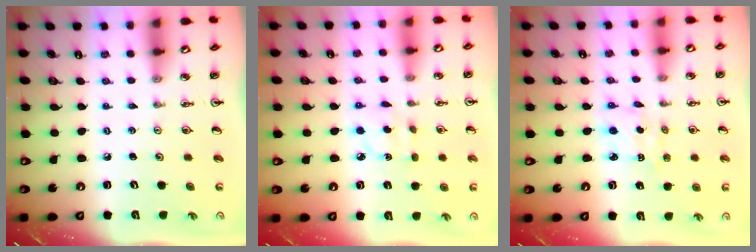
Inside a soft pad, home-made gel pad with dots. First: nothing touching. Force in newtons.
{"total": 3.2, "press": 3.2, "slide": 0.3}
{"total": 3.1, "press": 3.1, "slide": 0.5}